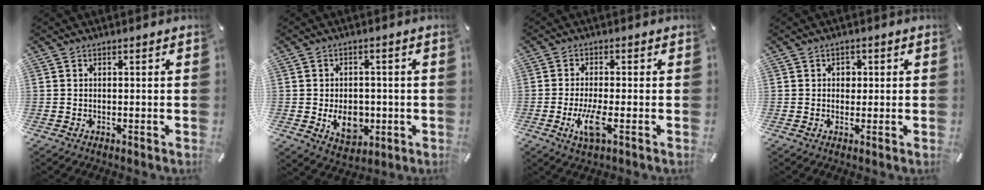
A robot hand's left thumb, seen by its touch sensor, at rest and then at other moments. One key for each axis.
{"total": 8.9, "fx": -1.6, "fy": 6.7, "fz": 5.7, "tx": -0.089, "ty": -0.002, "tz": -0.028}
{"total": 7.1, "fx": -2.1, "fy": 1.9, "fz": 6.6, "tx": -0.146, "ty": -0.017, "tz": -0.039}
{"total": 2.3, "fx": 0.2, "fy": 2.1, "fz": 1.1, "tx": 0.000, "ty": -0.003, "tz": -0.005}